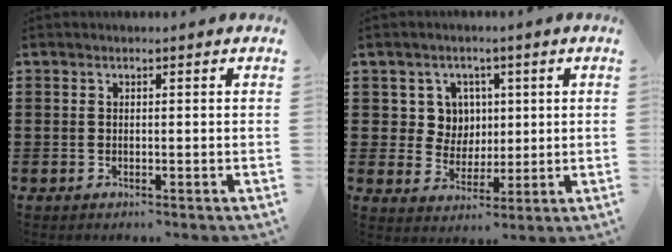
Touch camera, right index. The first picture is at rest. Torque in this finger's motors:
{"motor_torque": [0.21, 0.21, 0.13, 0.03]}